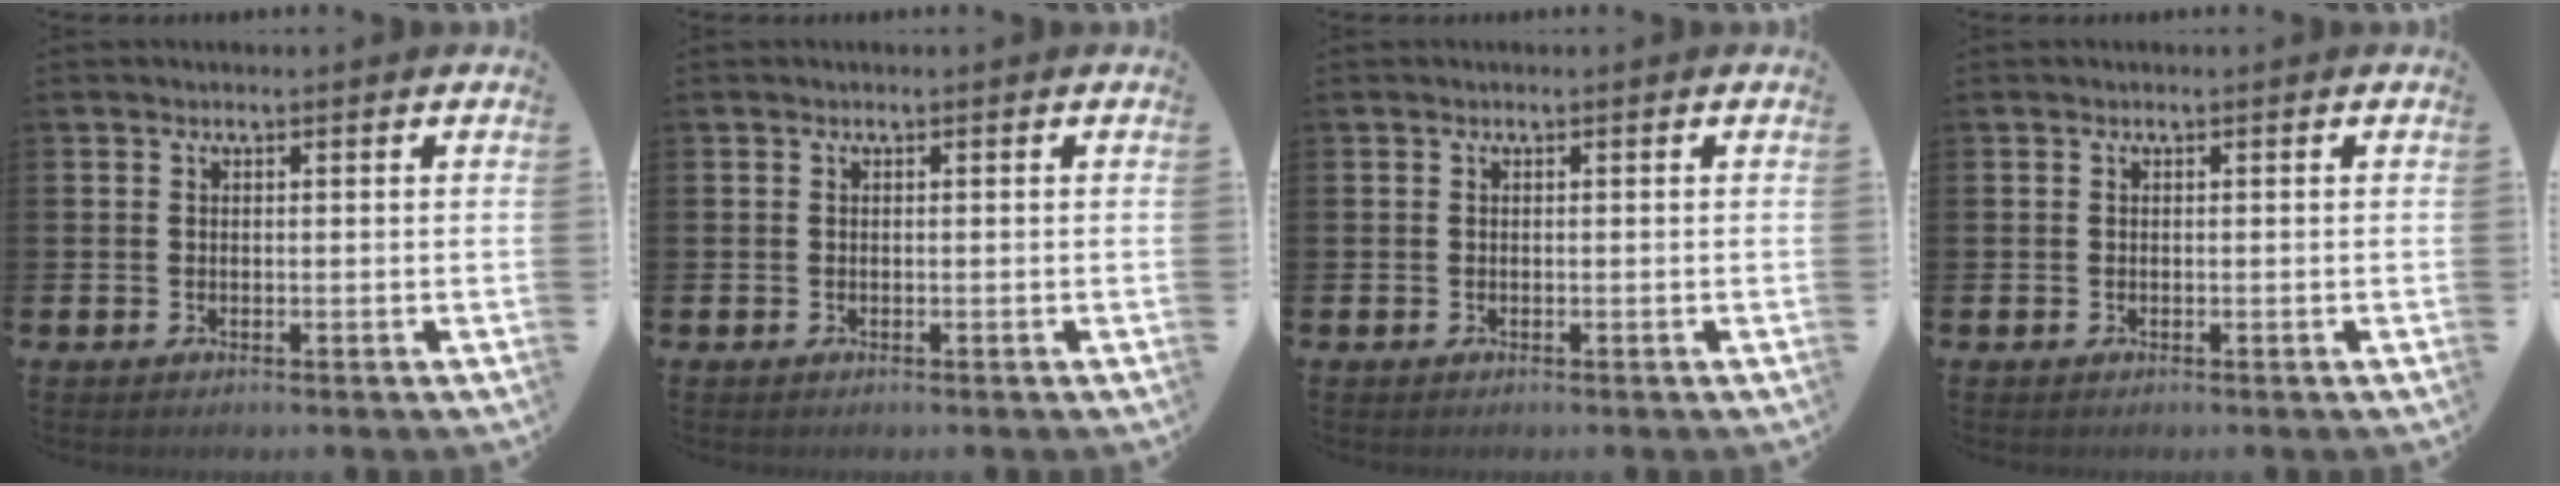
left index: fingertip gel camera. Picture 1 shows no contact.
{"total": 0.0}
{"total": 0.0}
{"total": 0.0}